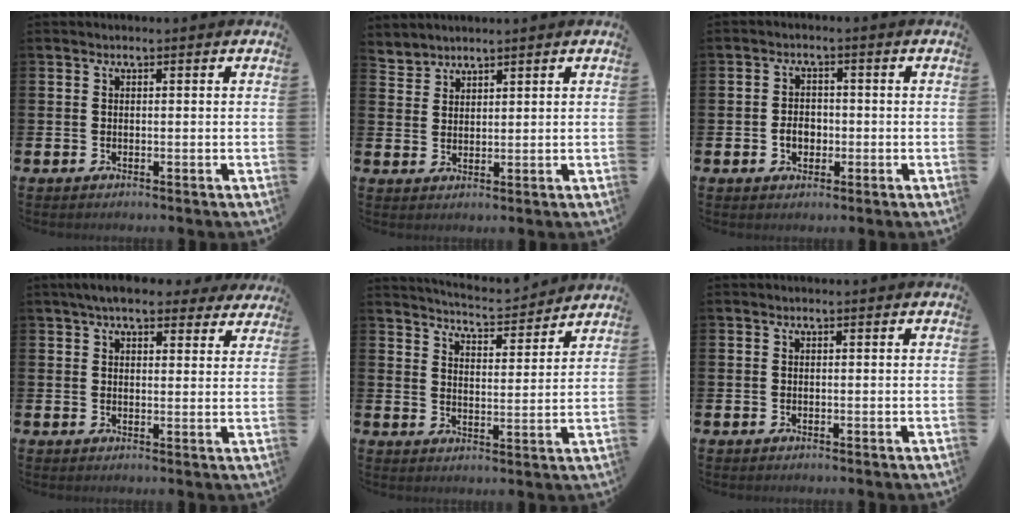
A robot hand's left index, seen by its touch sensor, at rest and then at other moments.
{"total": 2.9, "force": [2.8, 0.3, -0.7], "torque": [0.006, -0.014, 0.054]}
{"total": 2.9, "force": [-0.8, 2.2, 1.7], "torque": [-0.017, -0.003, -0.021]}
{"total": 6.1, "force": [5.2, 1.9, 2.5], "torque": [-0.055, -0.011, 0.094]}
{"total": 5.0, "force": [5.0, 0.1, 0.4], "torque": [-0.023, -0.040, 0.085]}
{"total": 0.0}